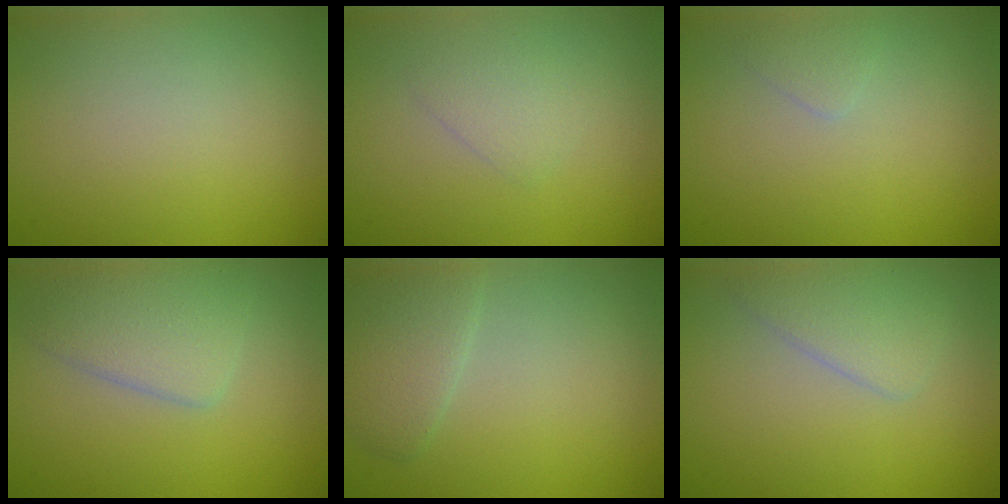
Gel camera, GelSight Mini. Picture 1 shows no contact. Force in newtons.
{"total": 1.4, "press": 1.4, "slide": 0.0}
{"total": 0.9, "press": 0.9, "slide": 0.1}
{"total": 3.6, "press": 3.6, "slide": 0.1}
{"total": 2.8, "press": 2.8, "slide": 0.2}
{"total": 2.5, "press": 2.5, "slide": 0.1}